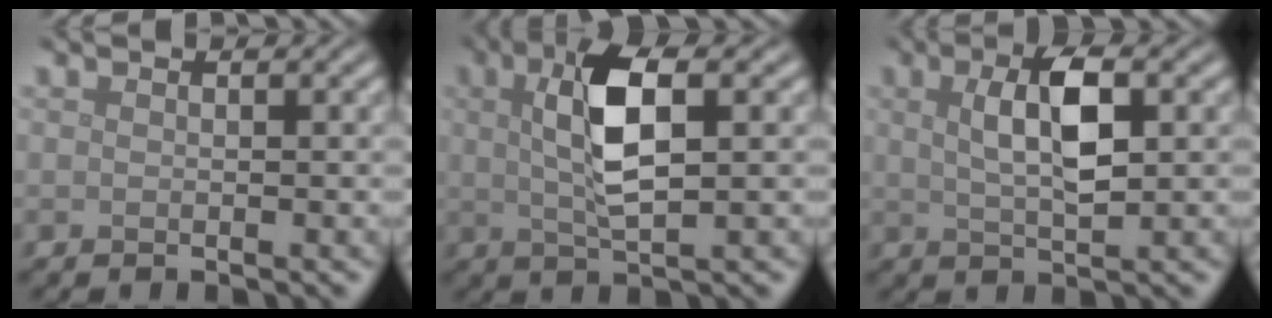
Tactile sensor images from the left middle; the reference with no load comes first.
{"total": 6.2, "force": [1.4, 2.0, 5.7], "torque": [-0.107, 0.010, 0.023]}
{"total": 4.8, "force": [1.2, 1.5, 4.3], "torque": [-0.083, 0.006, 0.022]}